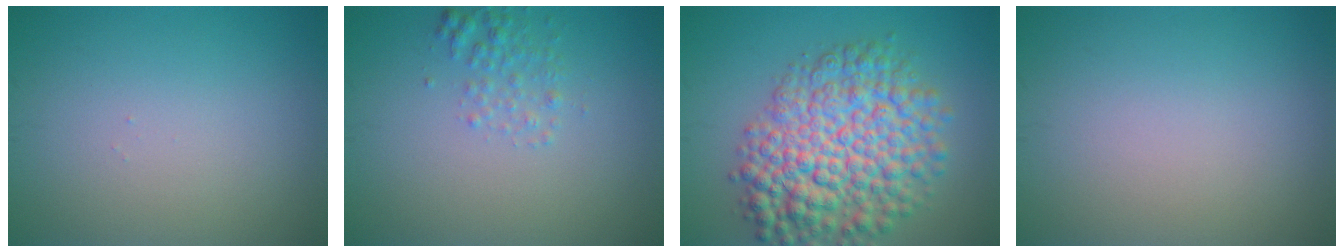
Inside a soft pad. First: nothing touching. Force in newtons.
{"total": 1.7, "press": 1.7, "slide": 0.1}
{"total": 9.9, "press": 9.9, "slide": 0.2}
{"total": 0.0}